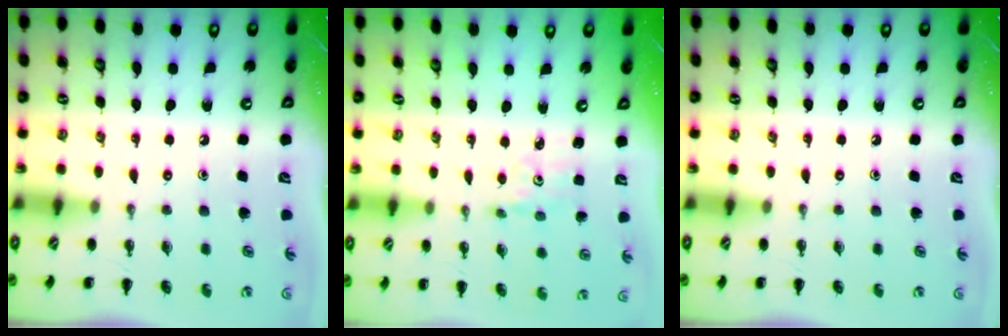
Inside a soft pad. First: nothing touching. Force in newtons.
{"total": 2.0, "press": 1.9, "slide": 0.7}
{"total": 0.0}